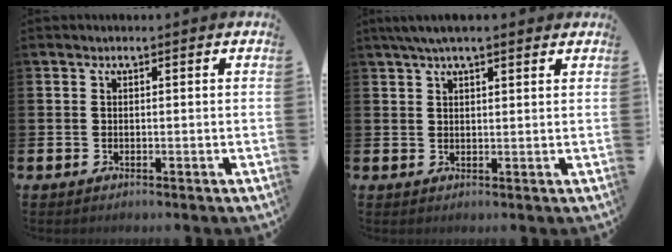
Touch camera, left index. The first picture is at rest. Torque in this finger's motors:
{"motor_torque": [0.15, -1.16, 0.92, 0.21]}